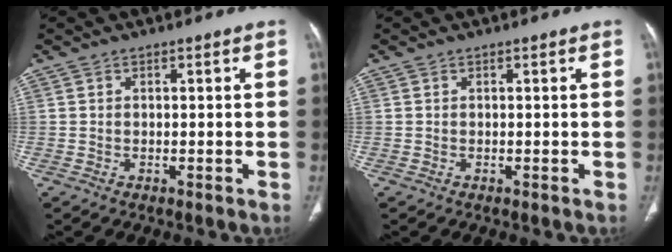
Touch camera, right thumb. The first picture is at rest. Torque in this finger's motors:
{"motor_torque": [0.07, 0.07, -0.18, 0.06, 0.00]}